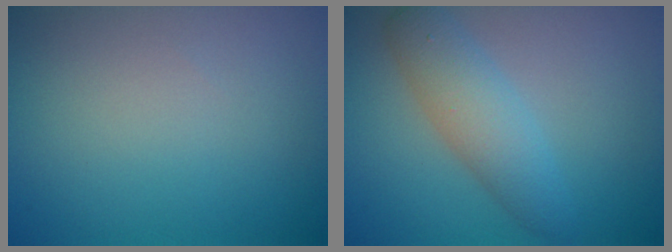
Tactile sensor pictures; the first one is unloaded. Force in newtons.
{"total": 3.9, "press": 3.9, "slide": 0.0}